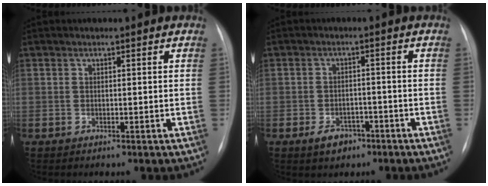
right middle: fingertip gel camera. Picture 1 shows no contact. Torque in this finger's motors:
{"motor_torque": [0.40, -0.29, 0.20, 0.04]}